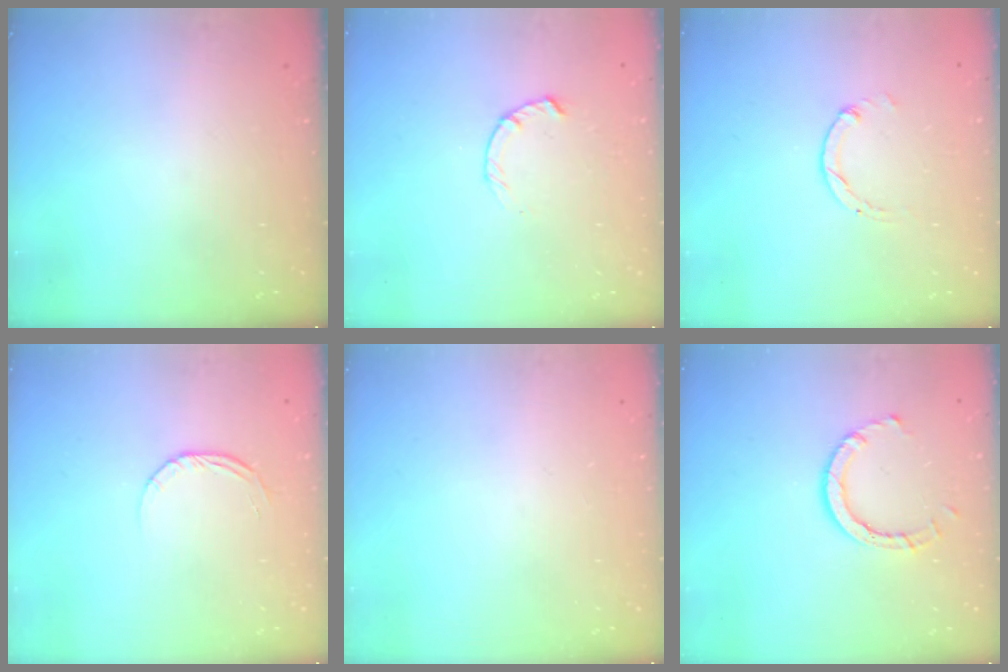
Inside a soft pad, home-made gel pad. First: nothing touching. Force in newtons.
{"total": 1.8, "press": 1.8, "slide": 0.3}
{"total": 0.0}
{"total": 3.5, "press": 3.5, "slide": 0.3}
{"total": 0.0}
{"total": 5.8, "press": 5.8, "slide": 0.2}